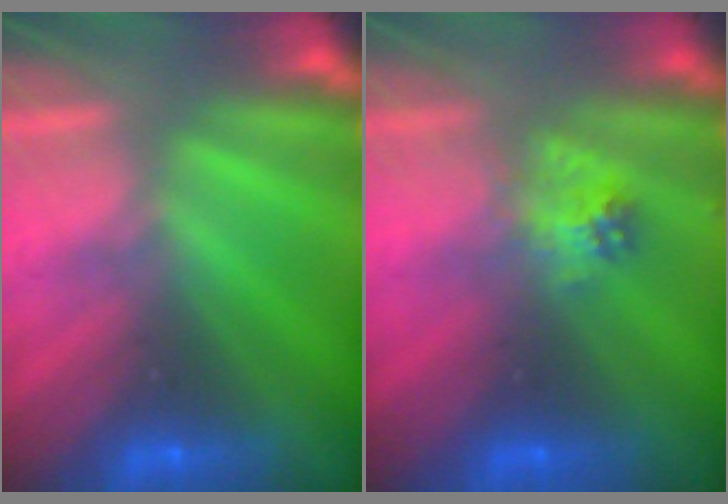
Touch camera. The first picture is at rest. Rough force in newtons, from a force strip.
{"total": 2.3}